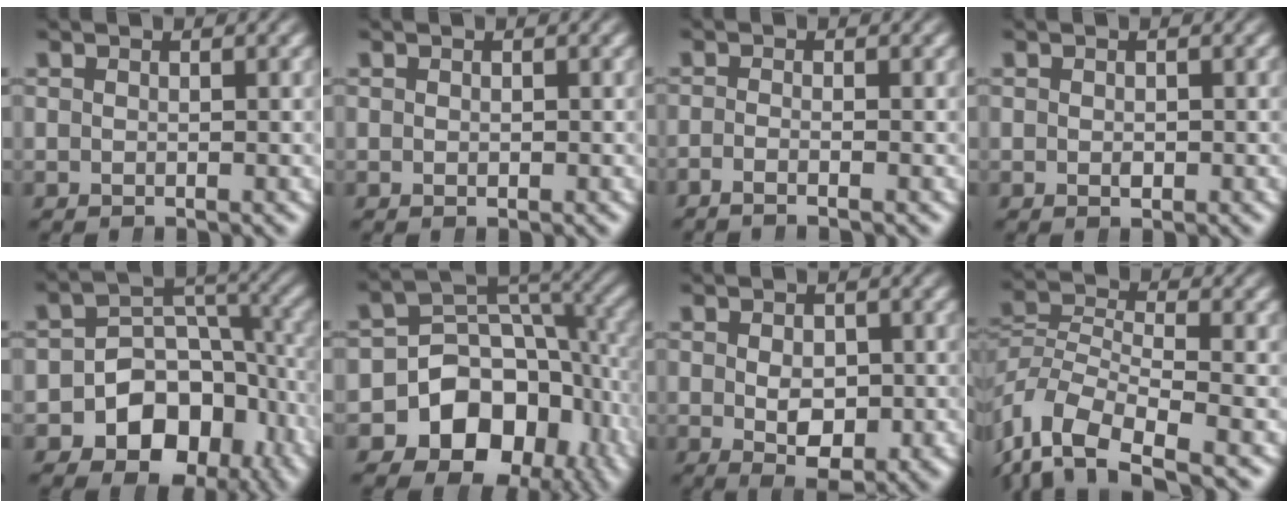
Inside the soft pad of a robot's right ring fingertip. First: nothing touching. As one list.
[{"total": 0.0}, {"total": 1.9, "force": [-1.6, 0.2, 1.1], "torque": [-0.024, -0.004, -0.030]}, {"total": 0.6, "force": [-0.2, 0.4, 0.4], "torque": [-0.010, -0.008, 0.000]}, {"total": 11.9, "force": [-4.0, 9.4, 6.1], "torque": [-0.115, -0.045, -0.049]}, {"total": 16.4, "force": [-4.5, 13.1, 8.8], "torque": [-0.175, -0.060, -0.057]}, {"total": 4.6, "force": [-1.2, 2.4, 3.8], "torque": [-0.062, -0.034, -0.001]}, {"total": 8.2, "force": [-3.0, 5.6, 5.2], "torque": [-0.132, -0.033, -0.041]}]